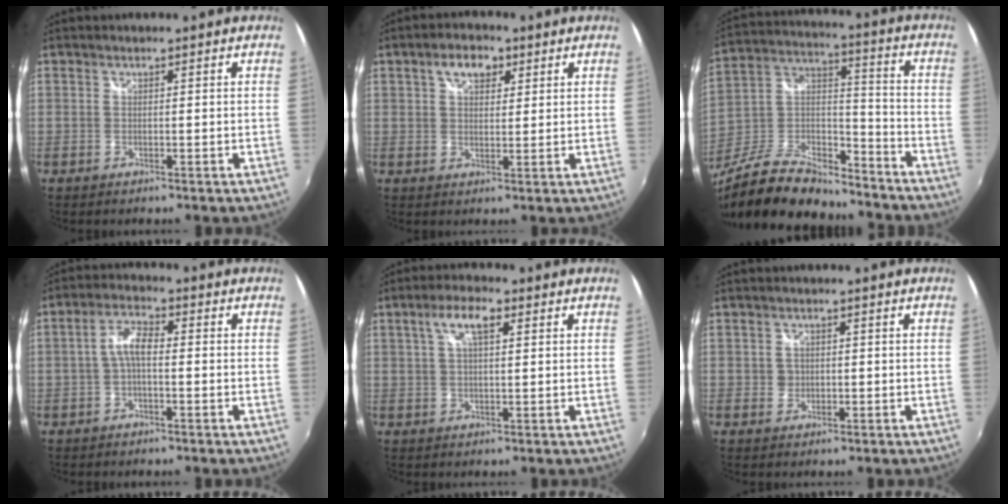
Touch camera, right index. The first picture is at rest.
{"total": 5.3, "force": [2.5, 3.2, 3.3], "torque": [-0.054, 0.016, 0.042]}
{"total": 21.6, "force": [-16.4, 8.3, 11.2], "torque": [-0.234, 0.012, -0.276]}
{"total": 4.4, "force": [-0.8, 1.7, 3.9], "torque": [-0.082, 0.015, -0.016]}
{"total": 5.5, "force": [2.1, 1.9, 4.7], "torque": [-0.088, 0.013, 0.037]}
{"total": 1.9, "force": [-0.2, 1.8, 0.4], "torque": [-0.004, 0.001, -0.005]}